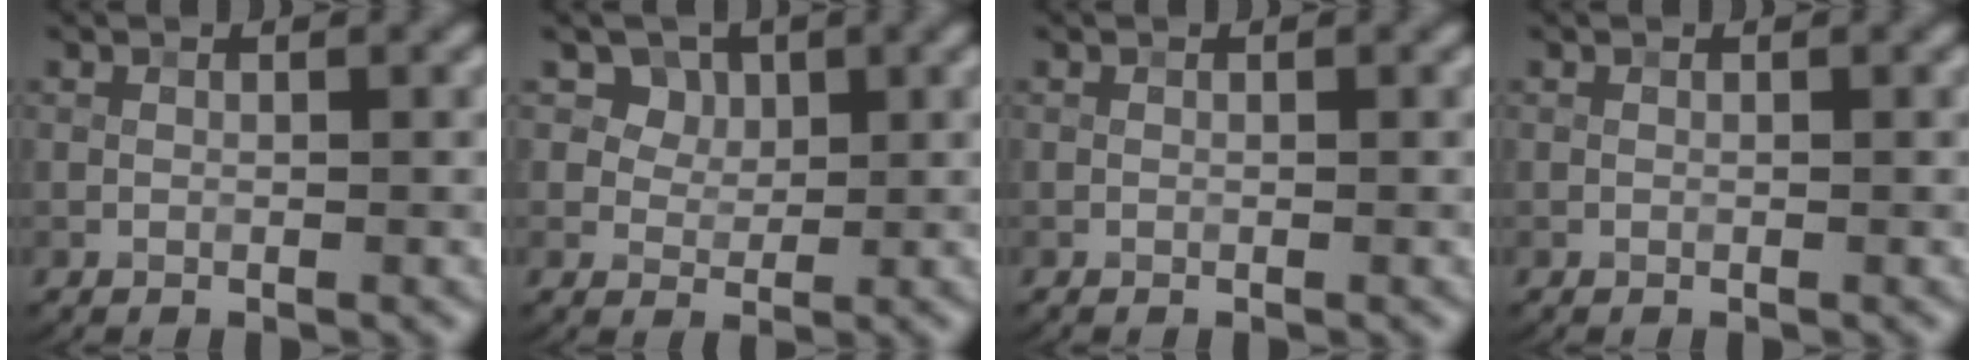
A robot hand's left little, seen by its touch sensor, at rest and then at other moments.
{"total": 3.9, "force": [2.3, 2.9, 1.5], "torque": [-0.039, -0.015, 0.045]}
{"total": 0.0}
{"total": 0.0}